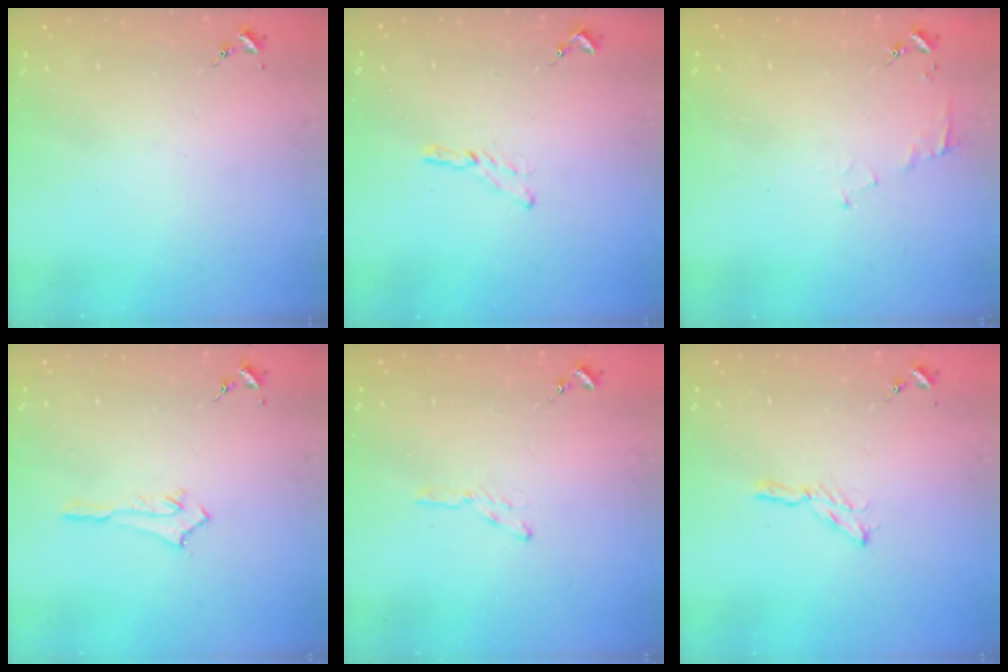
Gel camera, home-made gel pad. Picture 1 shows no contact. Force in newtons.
{"total": 5.2, "press": 5.2, "slide": 0.3}
{"total": 4.4, "press": 4.4, "slide": 0.4}
{"total": 2.8, "press": 2.7, "slide": 0.4}
{"total": 3.9, "press": 3.9, "slide": 0.5}
{"total": 5.0, "press": 5.0, "slide": 0.5}